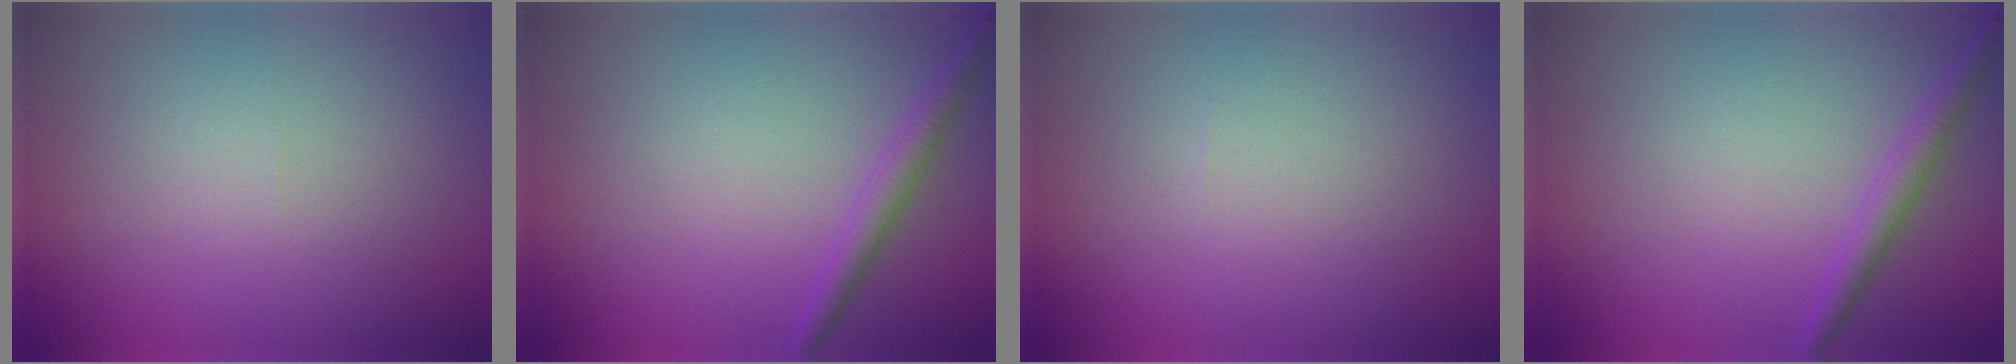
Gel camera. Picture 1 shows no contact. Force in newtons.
{"total": 2.0, "press": 2.0, "slide": 0.1}
{"total": 0.0}
{"total": 2.0, "press": 2.0, "slide": 0.1}